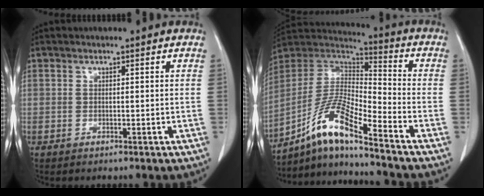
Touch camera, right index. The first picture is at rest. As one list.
[{"total": 13.4, "force": [-9.2, 0.9, 9.7], "torque": [-0.203, 0.008, -0.173]}]